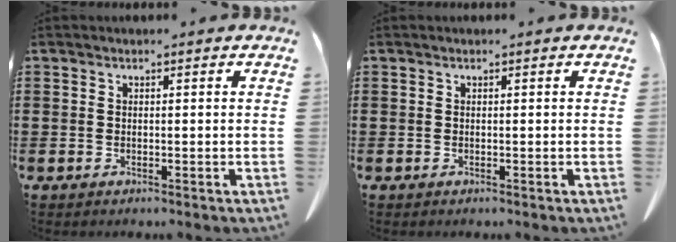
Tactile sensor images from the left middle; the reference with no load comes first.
{"total": 0.0}